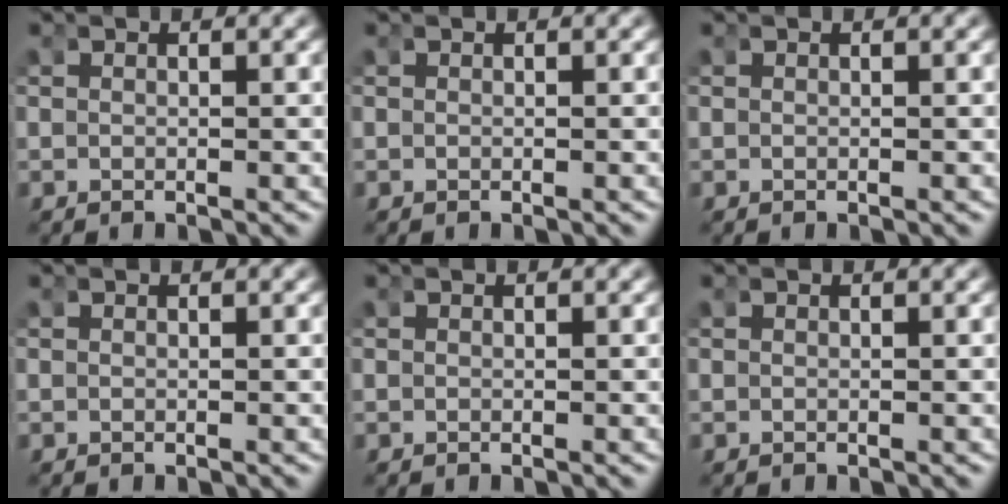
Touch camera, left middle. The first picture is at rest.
{"total": 0.0}
{"total": 0.0}
{"total": 0.0}
{"total": 0.0}
{"total": 0.0}